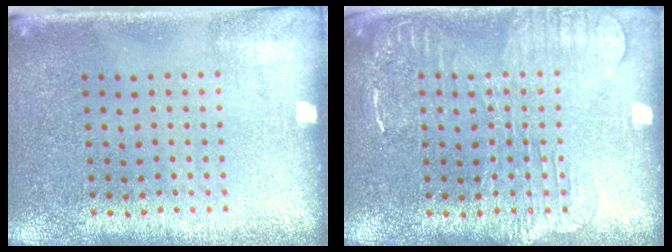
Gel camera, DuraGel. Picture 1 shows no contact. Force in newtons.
{"total": 2.8, "press": 2.8, "slide": 0.3}